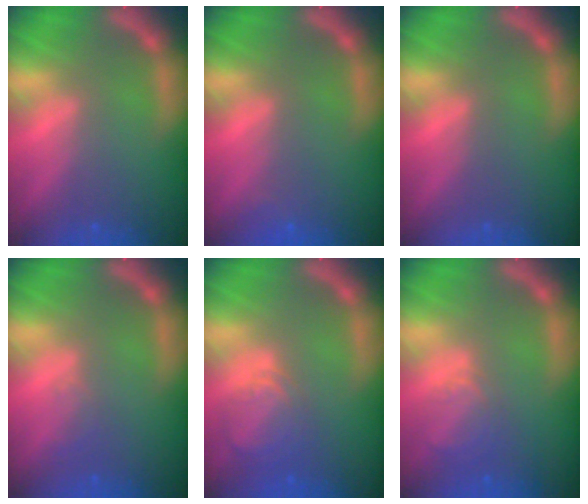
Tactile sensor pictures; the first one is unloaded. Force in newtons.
{"total": 0.9}
{"total": 0.0}
{"total": 1.0}
{"total": 4.0}
{"total": 2.9}